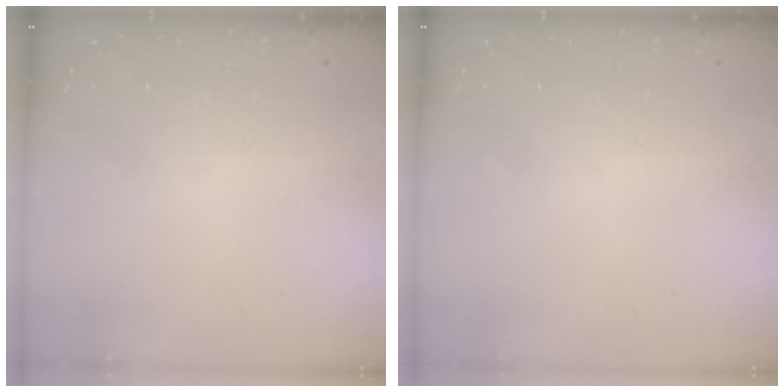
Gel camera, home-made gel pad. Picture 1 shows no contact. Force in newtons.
{"total": 0.0}